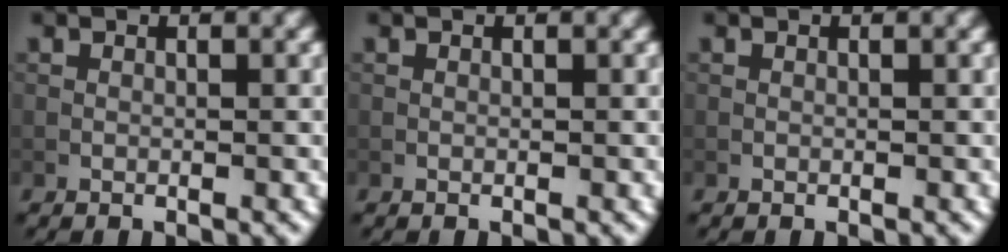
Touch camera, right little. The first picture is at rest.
{"total": 0.0}
{"total": 0.0}